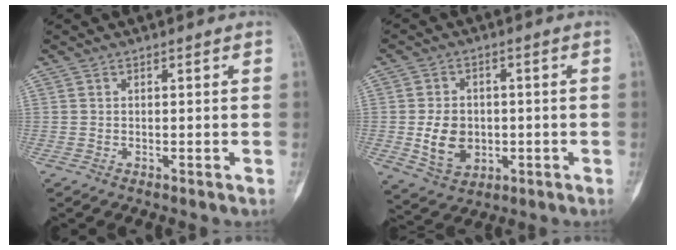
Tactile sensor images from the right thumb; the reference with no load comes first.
{"total": 8.4, "force": [-1.1, 6.5, 5.2], "torque": [-0.070, -0.001, -0.008]}